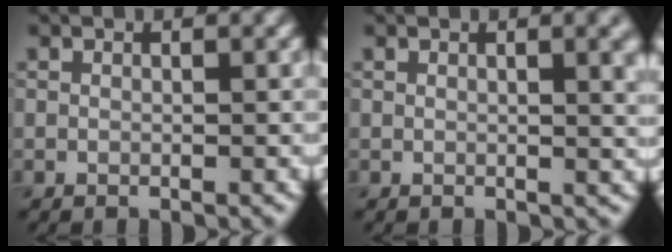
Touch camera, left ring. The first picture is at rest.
{"total": 3.6, "force": [1.2, 1.3, 3.2], "torque": [-0.029, 0.006, 0.014]}